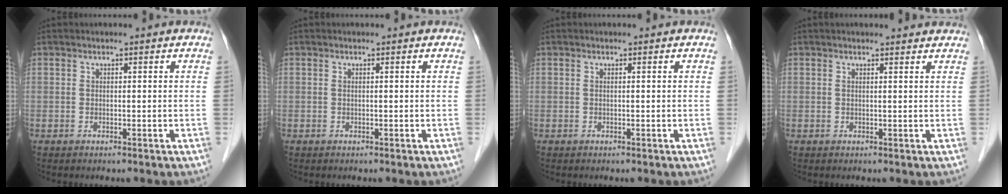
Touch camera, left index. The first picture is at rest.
{"total": 0.0}
{"total": 0.0}
{"total": 3.7, "force": [3.5, 0.4, 0.9], "torque": [-0.017, 0.007, 0.032]}